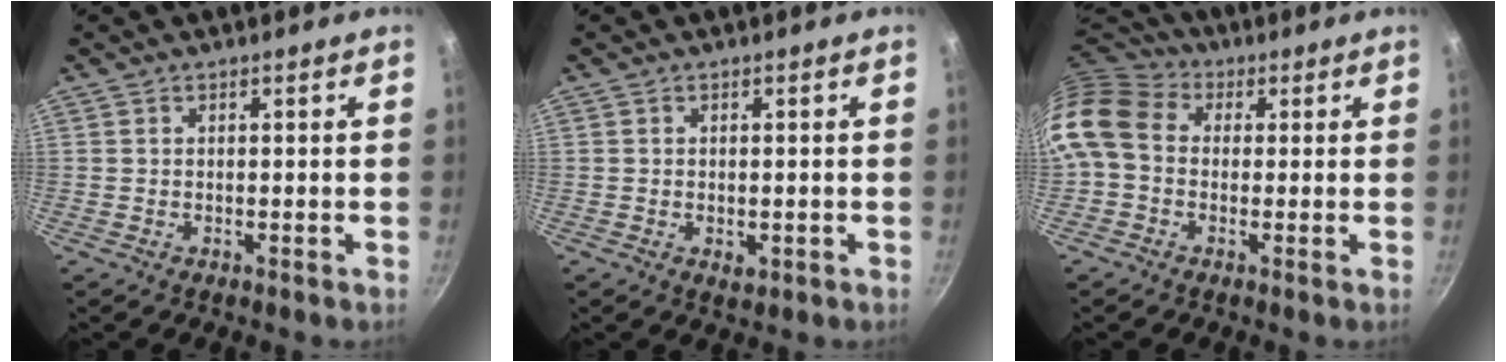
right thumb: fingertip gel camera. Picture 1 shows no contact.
{"total": 2.0, "force": [-0.4, 1.3, 1.5], "torque": [-0.022, -0.004, -0.005]}
{"total": 11.6, "force": [0.9, 9.2, 7.0], "torque": [-0.127, 0.025, -0.004]}